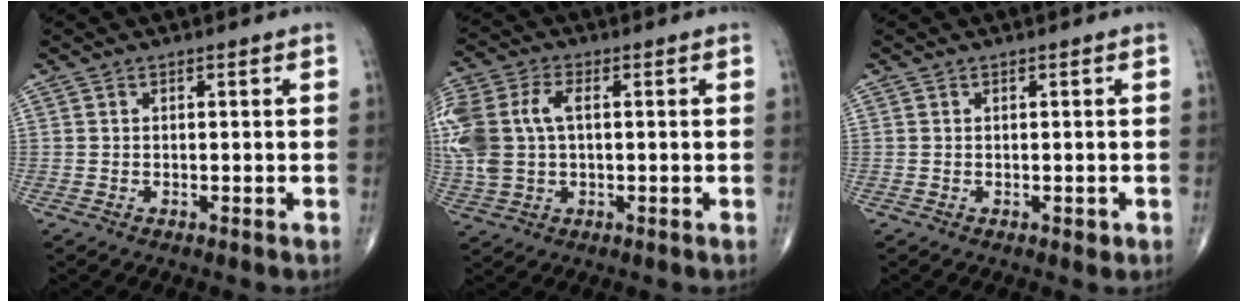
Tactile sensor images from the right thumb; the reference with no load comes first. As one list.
[{"total": 15.2, "force": [1.6, 9.8, 11.5], "torque": [-0.306, 0.014, 0.034]}, {"total": 0.7, "force": [-0.1, 0.5, 0.5], "torque": [-0.003, -0.001, -0.001]}]